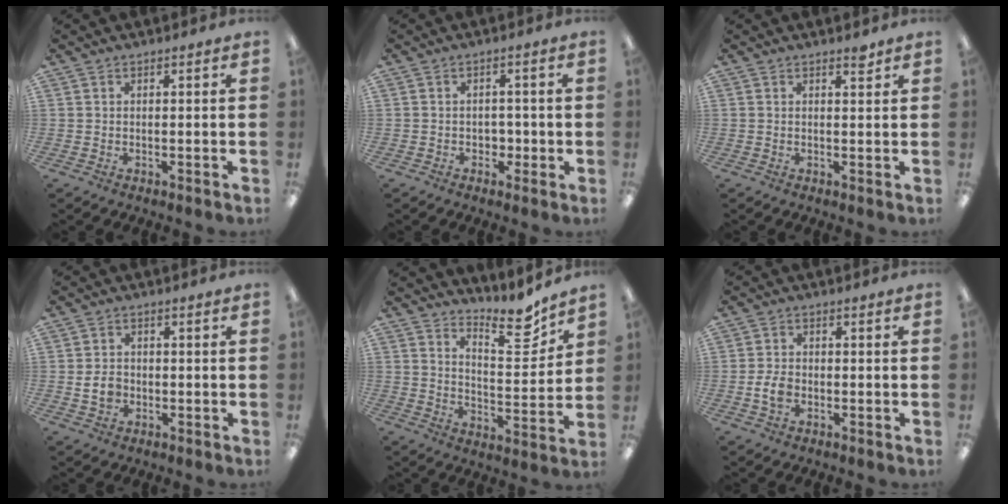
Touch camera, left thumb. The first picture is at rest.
{"total": 3.1, "force": [-0.6, 2.3, 2.0], "torque": [-0.035, 0.007, -0.012]}
{"total": 2.0, "force": [1.5, 0.3, 1.4], "torque": [-0.013, -0.007, 0.023]}
{"total": 4.5, "force": [-0.9, 3.2, 3.0], "torque": [-0.066, 0.004, -0.019]}
{"total": 11.1, "force": [9.0, 2.8, 5.8], "torque": [-0.072, -0.068, 0.152]}
{"total": 4.4, "force": [-1.1, 2.8, 3.1], "torque": [-0.067, 0.005, -0.023]}